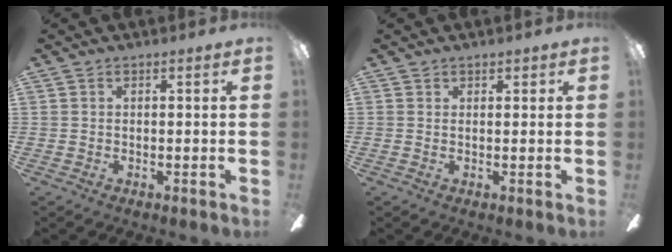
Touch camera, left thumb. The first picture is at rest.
{"total": 1.0, "force": [0.8, 0.4, 0.4], "torque": [0.000, -0.004, 0.013]}